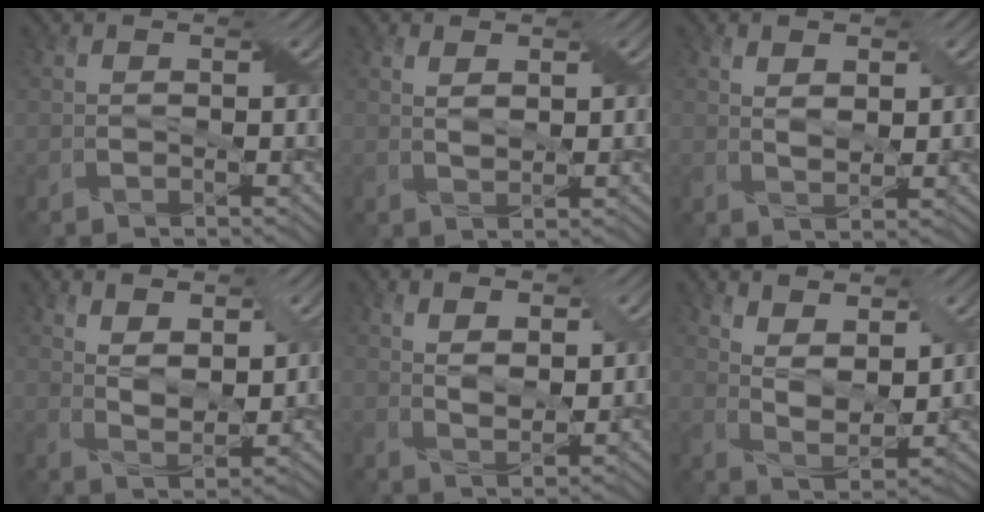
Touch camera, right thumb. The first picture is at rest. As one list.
[{"total": 2.0, "force": [1.0, 0.8, 1.4], "torque": [-0.031, -0.002, 0.023]}, {"total": 3.2, "force": [1.4, 1.6, 2.4], "torque": [-0.047, -0.005, 0.030]}, {"total": 5.6, "force": [3.3, 2.3, 3.9], "torque": [-0.070, -0.012, 0.068]}, {"total": 4.3, "force": [2.1, 1.9, 3.3], "torque": [-0.060, -0.010, 0.042]}, {"total": 6.8, "force": [4.3, 2.7, 4.5], "torque": [-0.087, -0.009, 0.090]}]